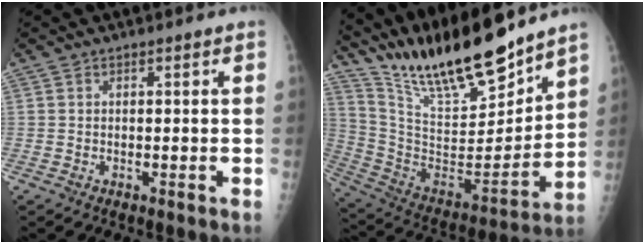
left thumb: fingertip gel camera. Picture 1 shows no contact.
{"total": 24.0, "force": [20.2, 4.8, 12.0], "torque": [-0.173, -0.105, 0.359]}